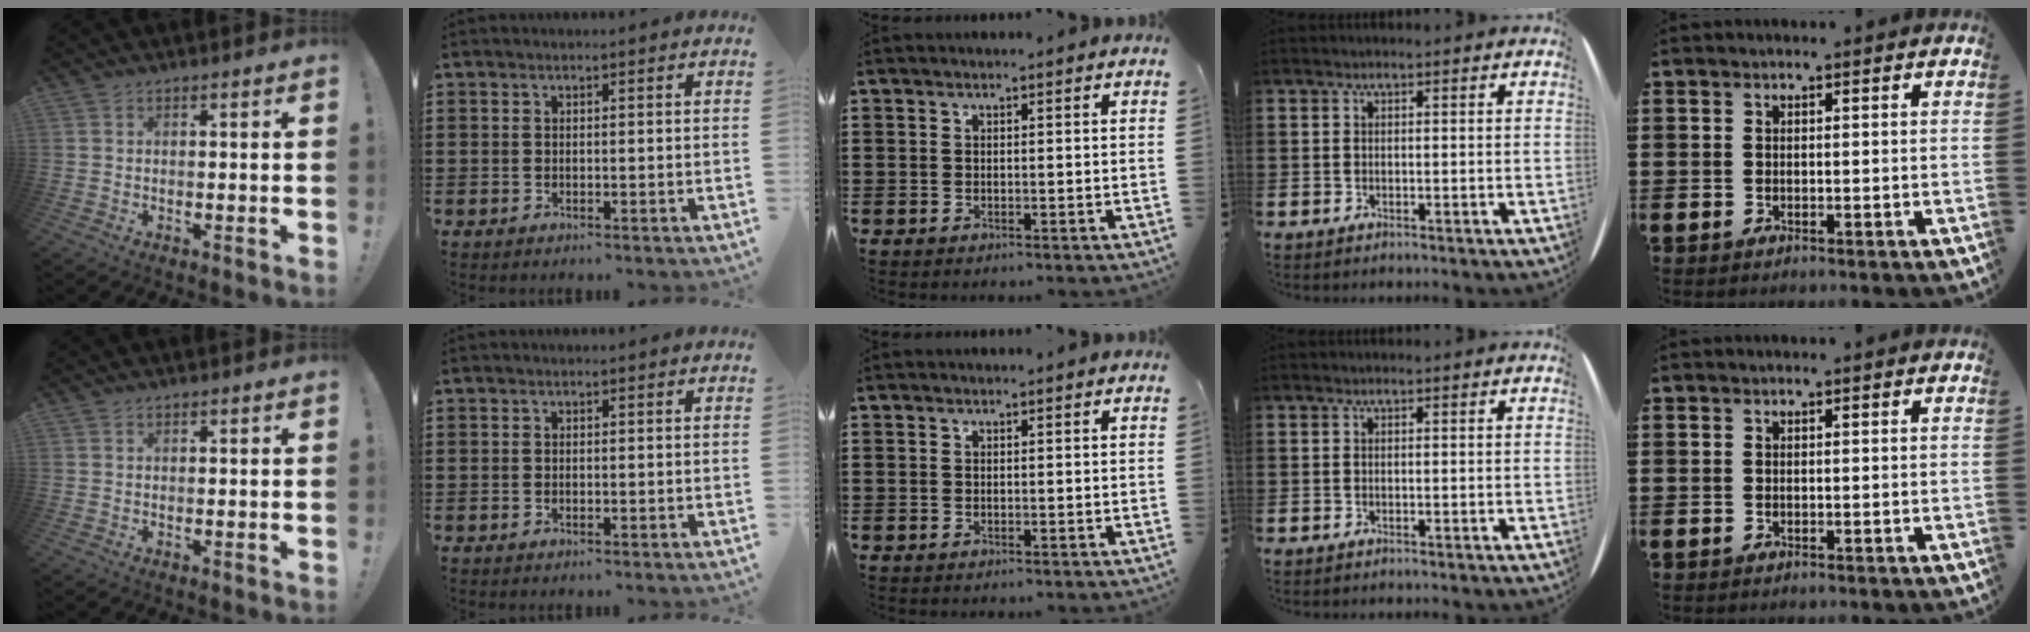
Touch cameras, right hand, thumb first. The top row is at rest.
{}